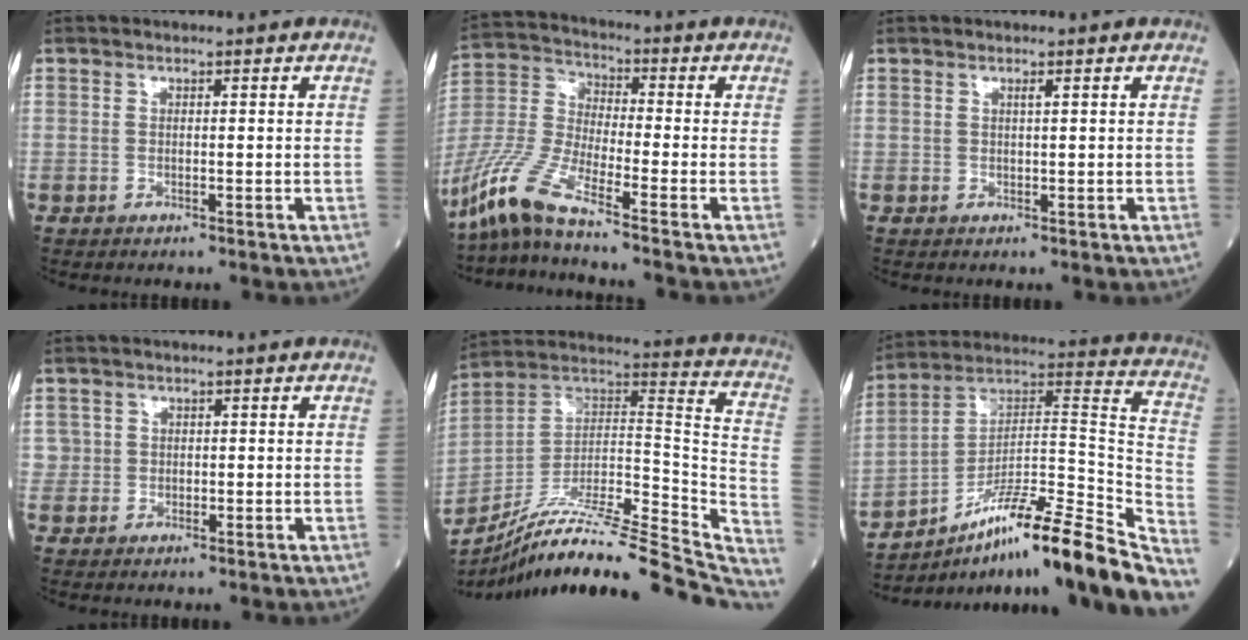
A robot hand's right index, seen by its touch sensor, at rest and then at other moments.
{"total": 9.8, "force": [-7.8, -0.1, 6.0], "torque": [-0.141, -0.017, -0.167]}
{"total": 0.5, "force": [0.4, -0.1, 0.3], "torque": [-0.001, 0.000, 0.006]}
{"total": 1.9, "force": [0.4, 1.9, -0.1], "torque": [0.015, 0.003, 0.004]}
{"total": 33.3, "force": [-28.8, 2.9, 16.5], "torque": [-0.177, -0.017, -0.423]}
{"total": 27.1, "force": [-20.0, 1.1, 18.2], "torque": [-0.202, 0.018, -0.321]}